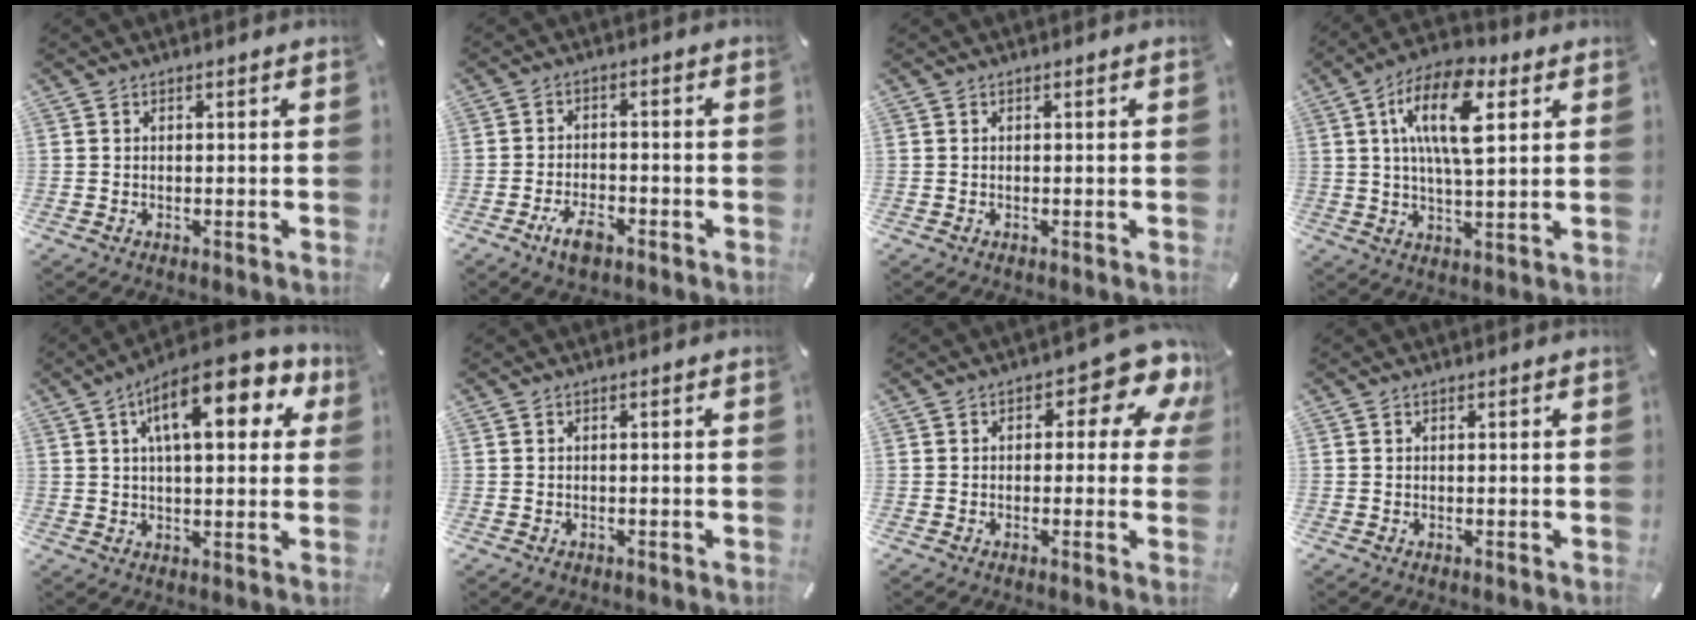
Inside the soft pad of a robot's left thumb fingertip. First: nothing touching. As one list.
[{"total": 5.5, "force": [-3.3, 2.7, 3.5], "torque": [-0.071, 0.016, -0.062]}, {"total": 0.0}, {"total": 14.4, "force": [5.2, 6.1, 12.0], "torque": [-0.224, 0.000, 0.086]}, {"total": 15.6, "force": [6.6, 6.4, 12.6], "torque": [-0.194, -0.013, 0.104]}, {"total": 0.7, "force": [-0.4, 0.5, 0.3], "torque": [-0.006, 0.000, -0.008]}, {"total": 10.4, "force": [4.2, 4.8, 8.2], "torque": [-0.102, -0.026, 0.069]}, {"total": 0.0}]